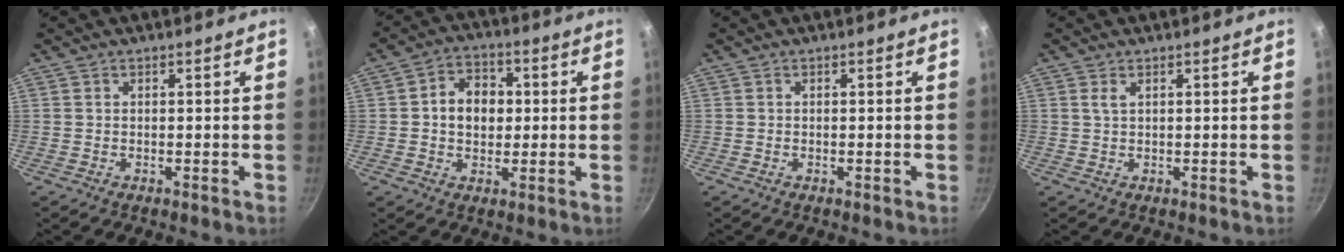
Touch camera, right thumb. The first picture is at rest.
{"total": 8.3, "force": [0.6, 6.4, 5.2], "torque": [-0.054, 0.010, 0.001]}
{"total": 0.0}
{"total": 1.4, "force": [0.6, 0.6, 1.1], "torque": [-0.022, -0.001, 0.013]}